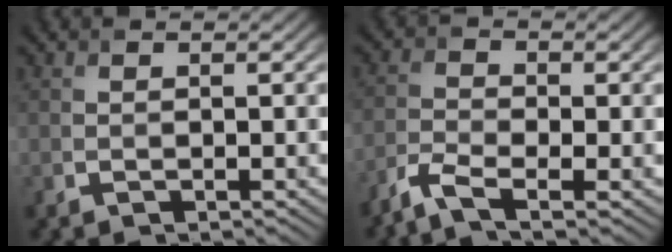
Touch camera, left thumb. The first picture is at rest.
{"total": 4.1, "force": [-3.0, 1.2, 2.5], "torque": [-0.069, -0.007, -0.071]}